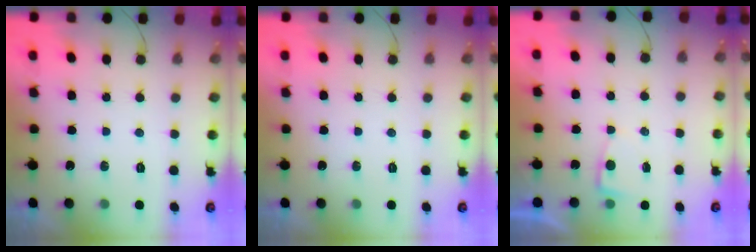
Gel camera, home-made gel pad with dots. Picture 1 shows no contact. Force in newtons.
{"total": 0.0}
{"total": 1.8, "press": 1.8, "slide": 0.2}